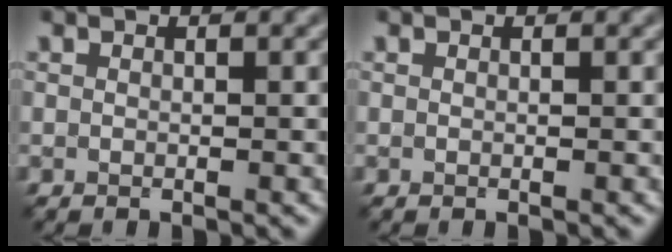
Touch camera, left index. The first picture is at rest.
{"total": 0.0}